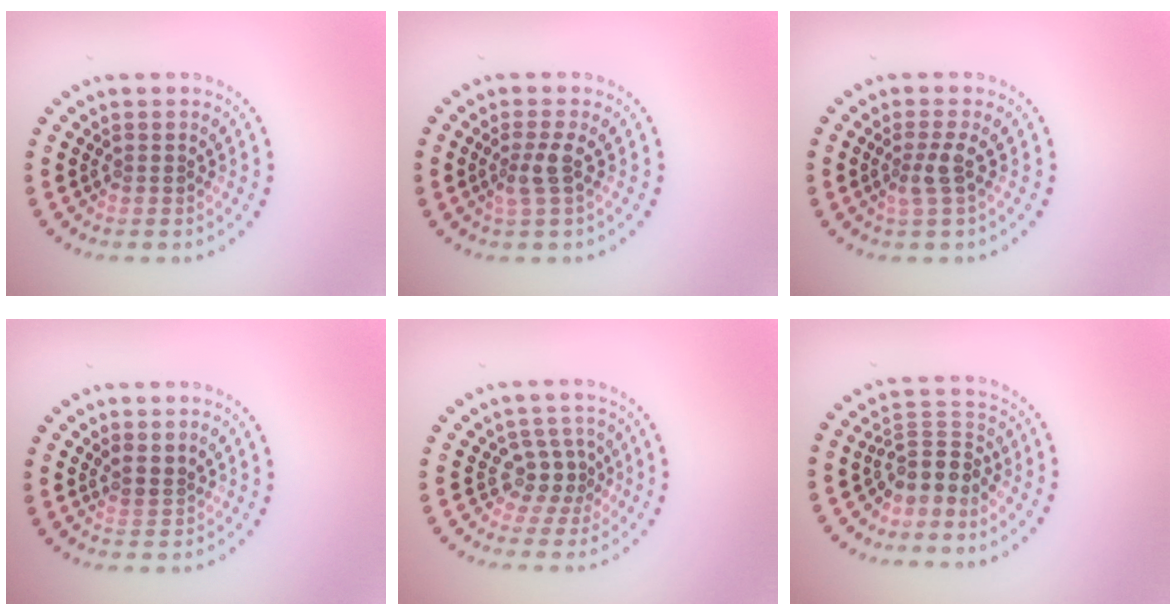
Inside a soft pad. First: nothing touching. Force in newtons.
{"total": 1.9, "press": 1.4, "slide": 1.2}
{"total": 1.8, "press": 1.3, "slide": 1.2}
{"total": 1.1, "press": 0.8, "slide": 0.7}
{"total": 2.6, "press": 1.8, "slide": 1.9}
{"total": 3.0, "press": 2.2, "slide": 2.1}